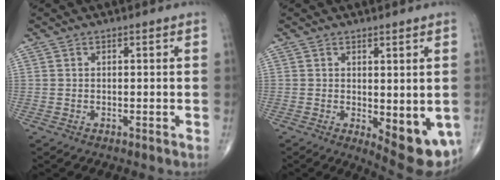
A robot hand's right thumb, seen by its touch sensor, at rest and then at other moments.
{"total": 9.9, "force": [-1.8, 4.1, 8.8], "torque": [-0.094, -0.022, -0.012]}